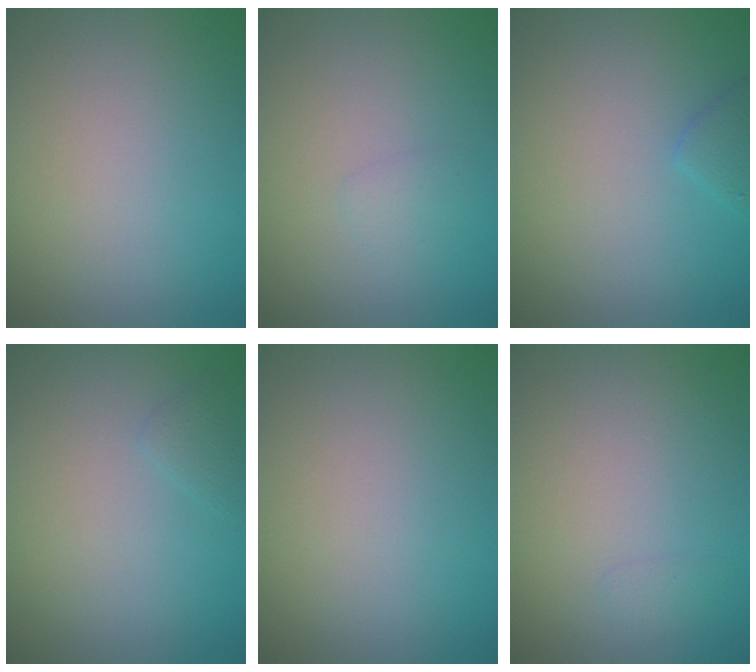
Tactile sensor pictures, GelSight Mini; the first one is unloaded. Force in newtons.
{"total": 0.8, "press": 0.8, "slide": 0.1}
{"total": 1.3, "press": 1.3, "slide": 0.1}
{"total": 0.9, "press": 0.9, "slide": 0.1}
{"total": 0.0}
{"total": 0.6, "press": 0.6, "slide": 0.1}